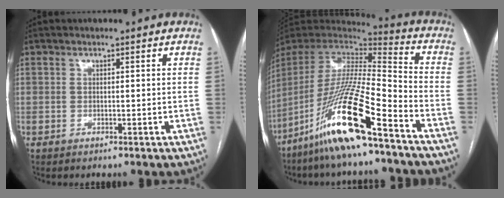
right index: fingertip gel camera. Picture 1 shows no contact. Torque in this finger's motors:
{"motor_torque": [1.13, -1.01, 1.02, 0.20]}